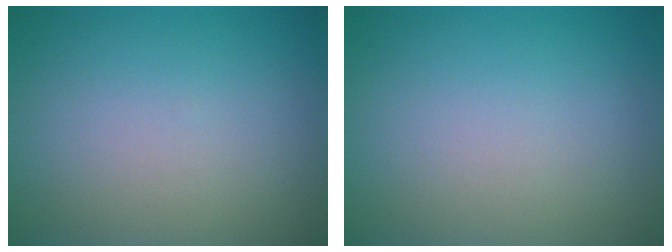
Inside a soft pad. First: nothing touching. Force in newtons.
{"total": 0.0}